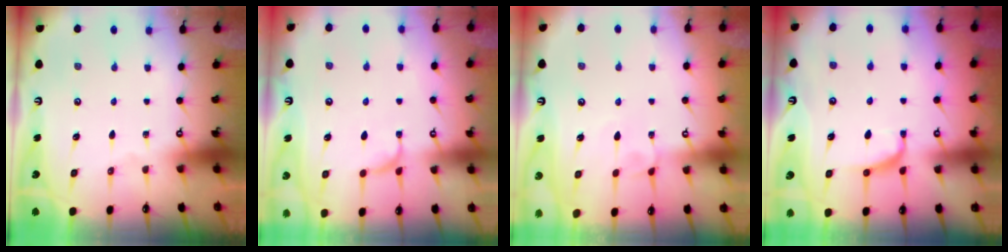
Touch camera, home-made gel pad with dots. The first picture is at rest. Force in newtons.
{"total": 2.6, "press": 2.6, "slide": 0.5}
{"total": 2.4, "press": 2.4, "slide": 0.2}
{"total": 0.9, "press": 0.8, "slide": 0.4}